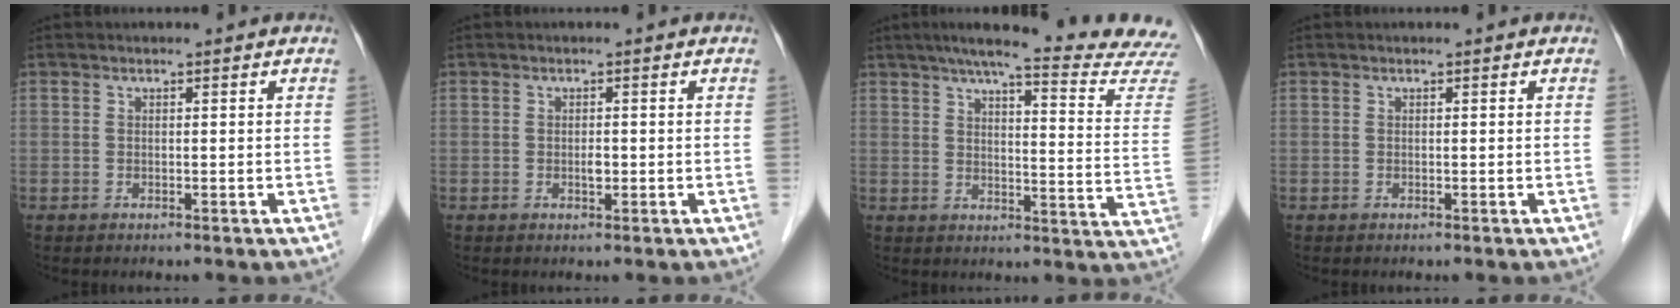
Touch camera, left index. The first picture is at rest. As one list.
[{"total": 0.9, "force": [-0.1, 0.5, 0.8], "torque": [-0.014, 0.001, -0.003]}, {"total": 21.0, "force": [19.0, -1.0, 8.9], "torque": [-0.123, -0.076, 0.224]}, {"total": 0.0}]